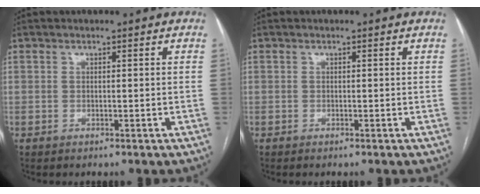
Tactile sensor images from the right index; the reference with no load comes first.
{"total": 0.0}